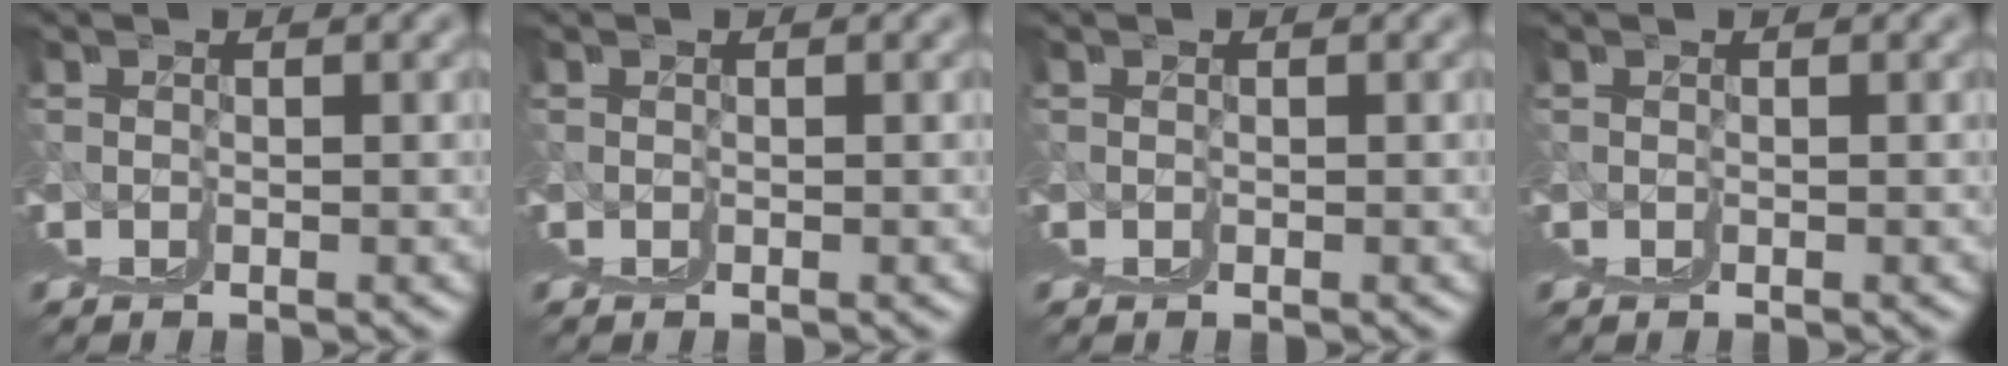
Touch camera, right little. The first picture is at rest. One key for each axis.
{"total": 0.0}
{"total": 0.0}
{"total": 0.0}